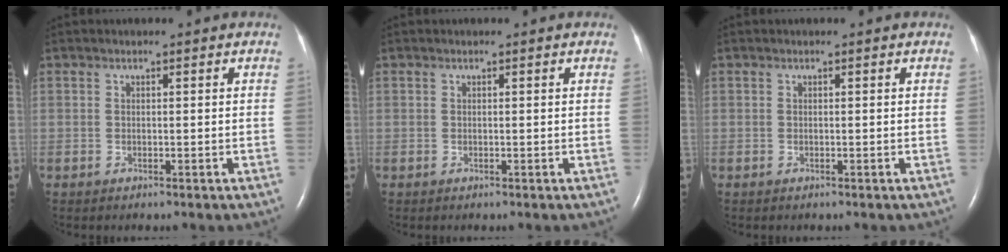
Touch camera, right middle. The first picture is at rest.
{"total": 0.0}
{"total": 0.0}